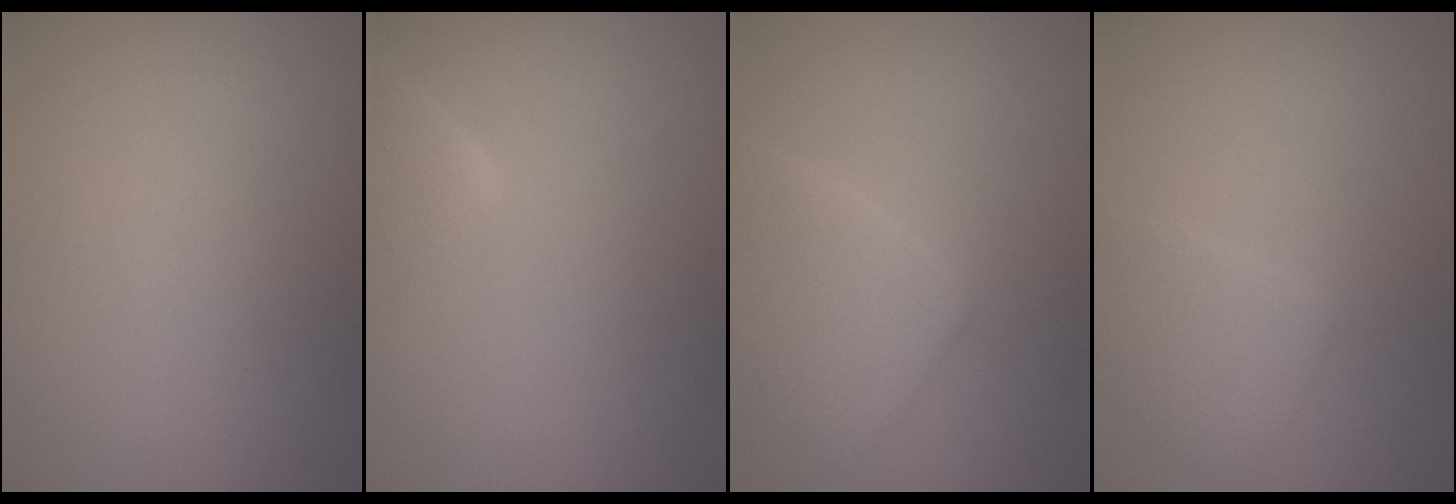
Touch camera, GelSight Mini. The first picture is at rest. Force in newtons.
{"total": 3.0, "press": 2.9, "slide": 0.3}
{"total": 4.3, "press": 4.3, "slide": 0.1}
{"total": 2.3, "press": 2.3, "slide": 0.0}